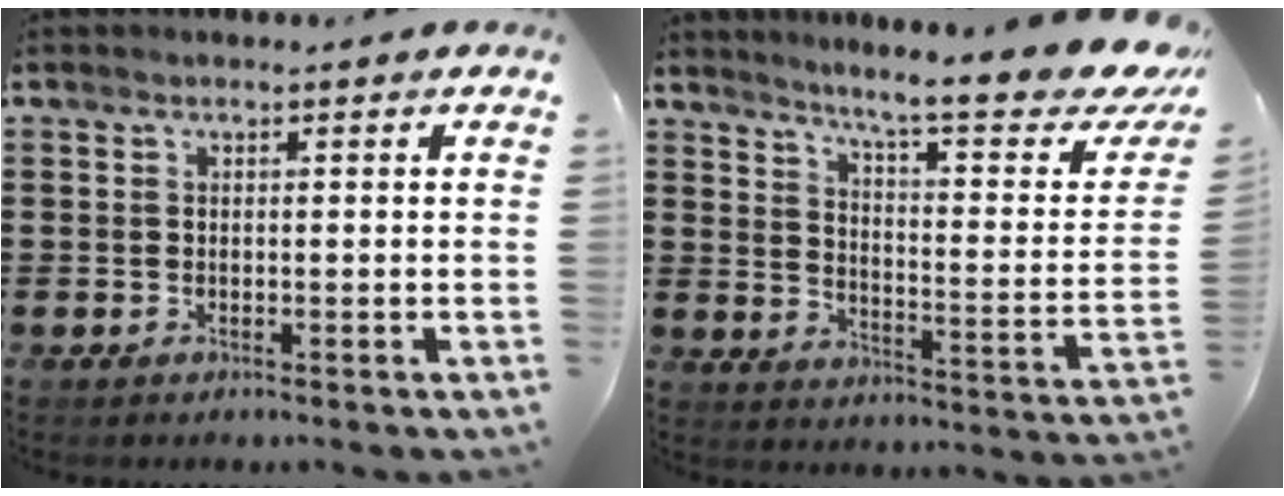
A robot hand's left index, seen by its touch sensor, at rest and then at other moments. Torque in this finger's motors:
{"motor_torque": [2.14, 0.00, 0.07, -0.03]}